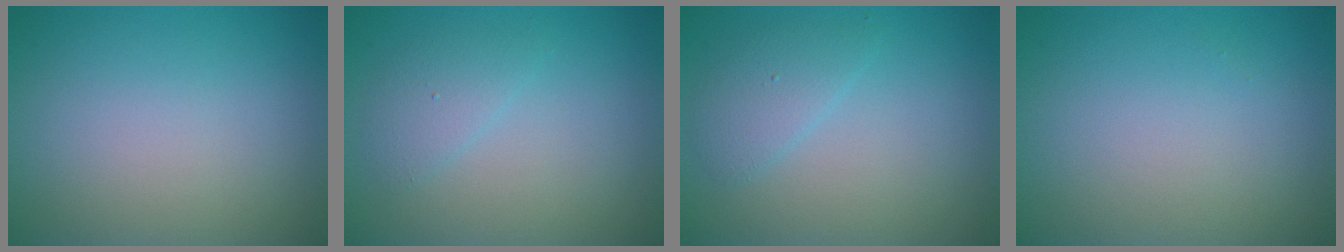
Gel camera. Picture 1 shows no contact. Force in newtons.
{"total": 1.7, "press": 1.7, "slide": 0.2}
{"total": 2.0, "press": 2.0, "slide": 0.2}
{"total": 0.0}